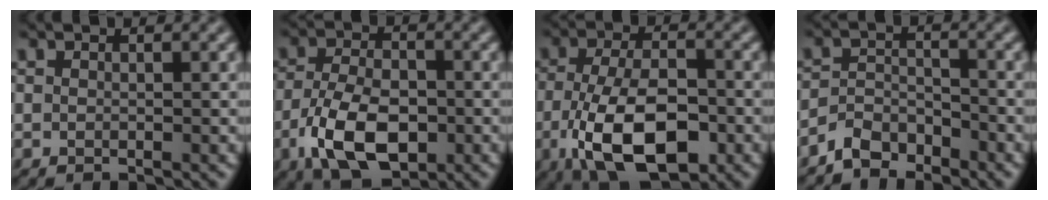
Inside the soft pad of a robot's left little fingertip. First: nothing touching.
{"total": 7.8, "force": [-3.0, 4.3, 5.7], "torque": [-0.127, -0.009, -0.058]}
{"total": 9.8, "force": [-3.8, 4.7, 7.7], "torque": [-0.159, -0.011, -0.068]}
{"total": 3.0, "force": [-2.7, 1.3, 0.6], "torque": [-0.009, 0.011, -0.057]}